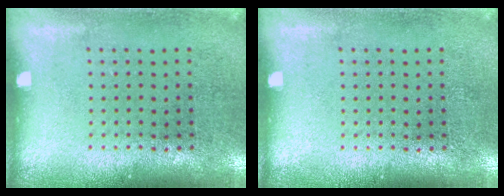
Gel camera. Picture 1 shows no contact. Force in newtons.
{"total": 0.0}